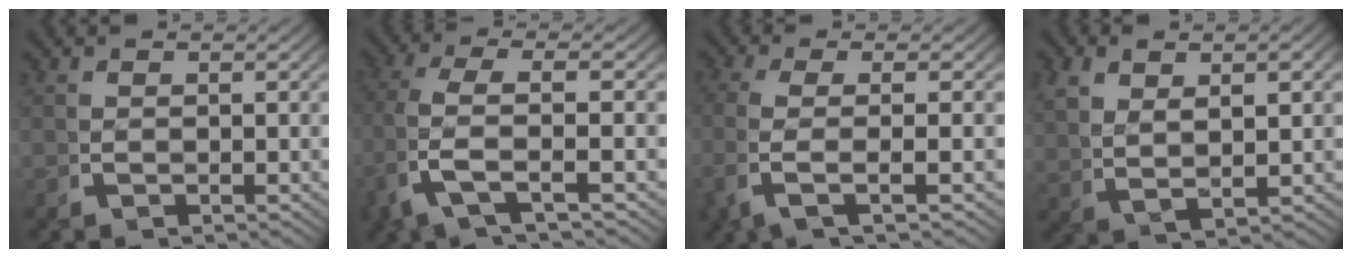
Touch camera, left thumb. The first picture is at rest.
{"total": 5.6, "force": [-0.7, 1.7, 5.4], "torque": [-0.137, 0.000, -0.015]}
{"total": 4.7, "force": [-0.6, 0.7, 4.6], "torque": [-0.114, 0.002, -0.015]}
{"total": 3.8, "force": [1.5, 1.5, 3.1], "torque": [-0.058, 0.000, 0.035]}